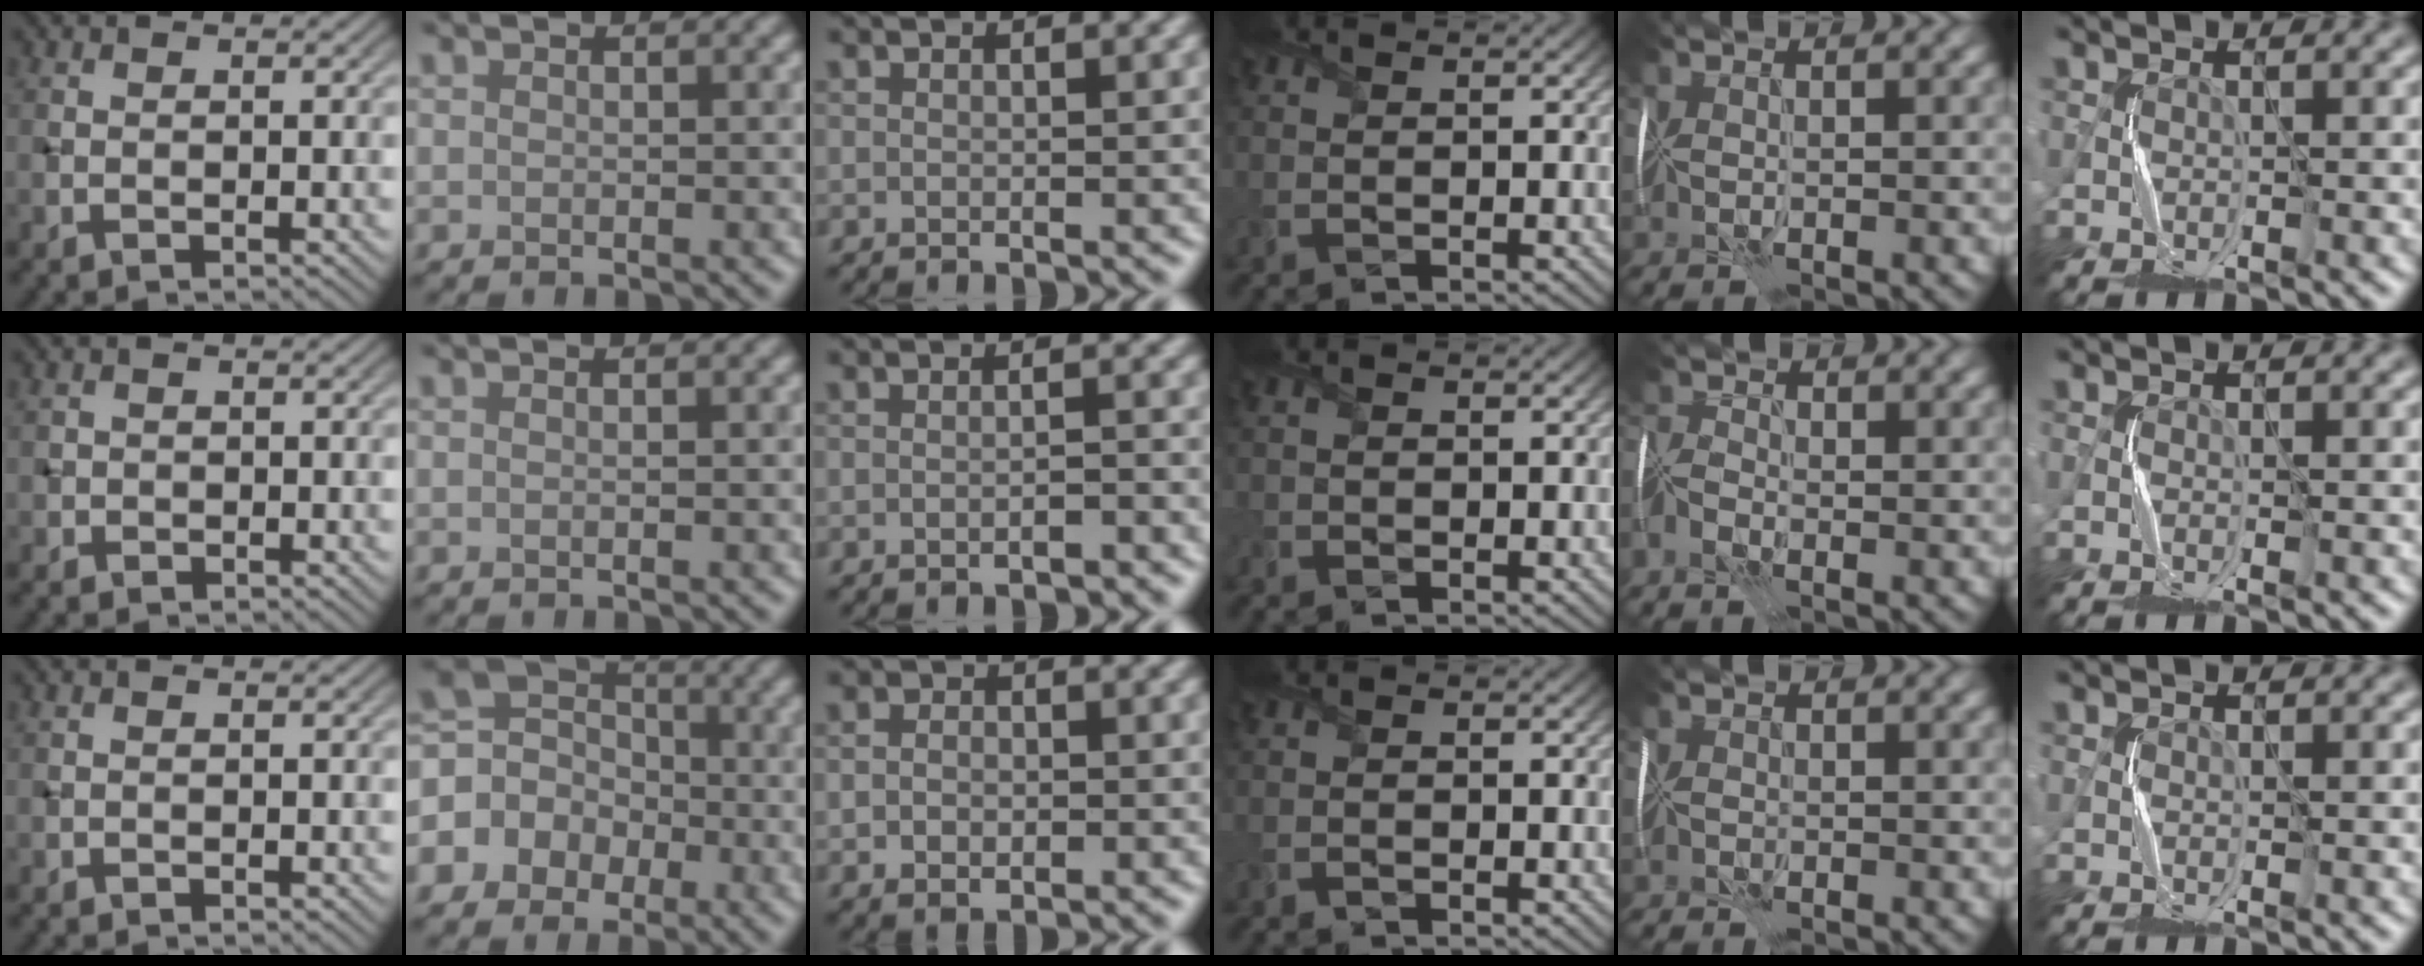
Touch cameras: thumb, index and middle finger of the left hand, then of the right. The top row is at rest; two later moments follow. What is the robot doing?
{"motion": "fold", "object": "memory foam"}